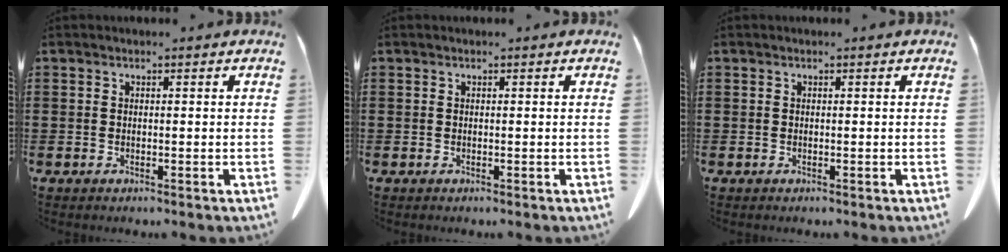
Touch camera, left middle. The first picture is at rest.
{"total": 0.0}
{"total": 0.0}